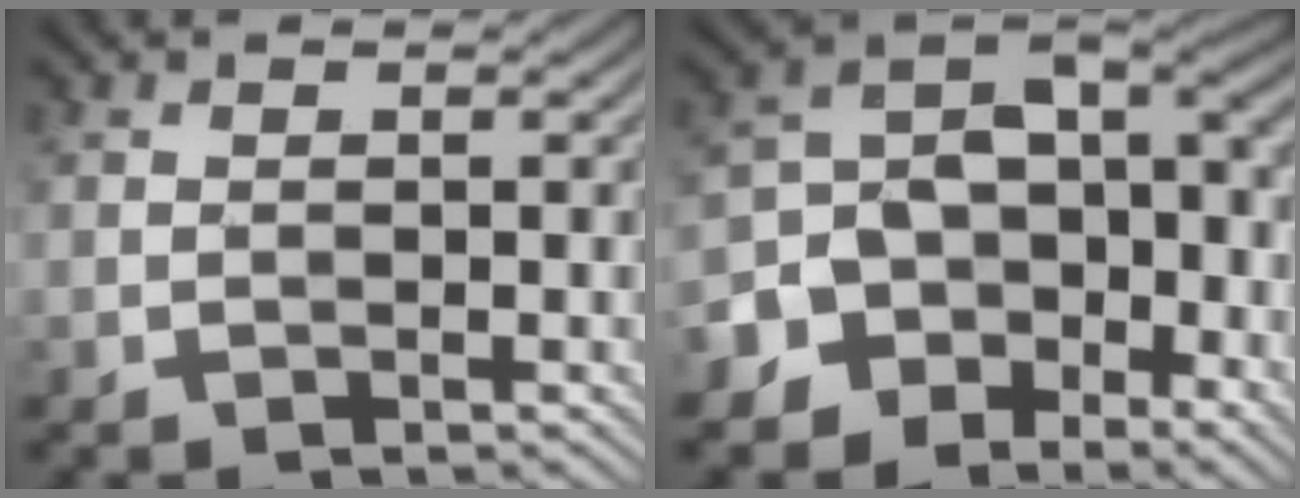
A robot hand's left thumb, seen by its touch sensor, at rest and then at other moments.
{"total": 10.3, "force": [-5.1, 7.5, 4.8], "torque": [-0.099, -0.007, -0.102]}